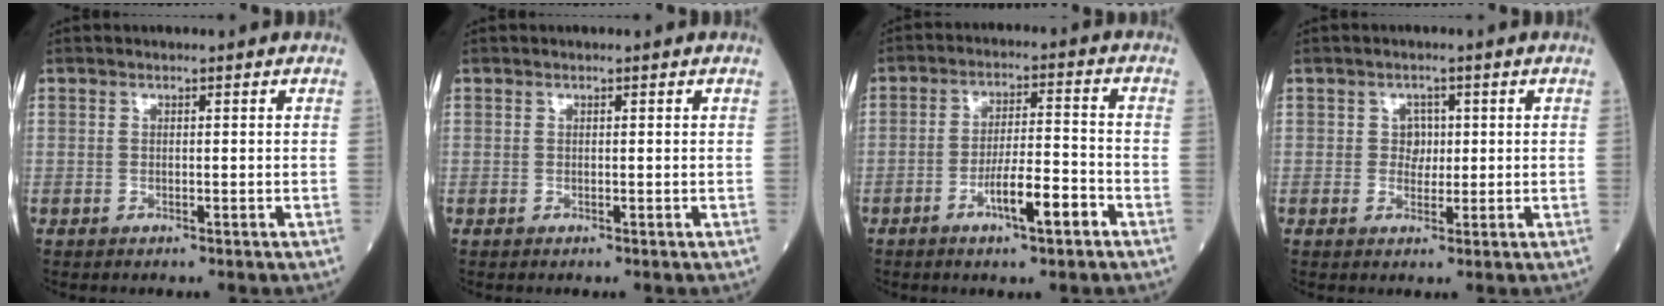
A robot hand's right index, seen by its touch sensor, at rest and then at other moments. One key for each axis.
{"total": 0.0}
{"total": 7.2, "fx": -3.6, "fy": 1.0, "fz": 6.1, "tx": -0.105, "ty": 0.003, "tz": -0.061}
{"total": 2.3, "fx": 0.4, "fy": 2.0, "fz": 1.1, "tx": -0.009, "ty": 0.001, "tz": 0.003}